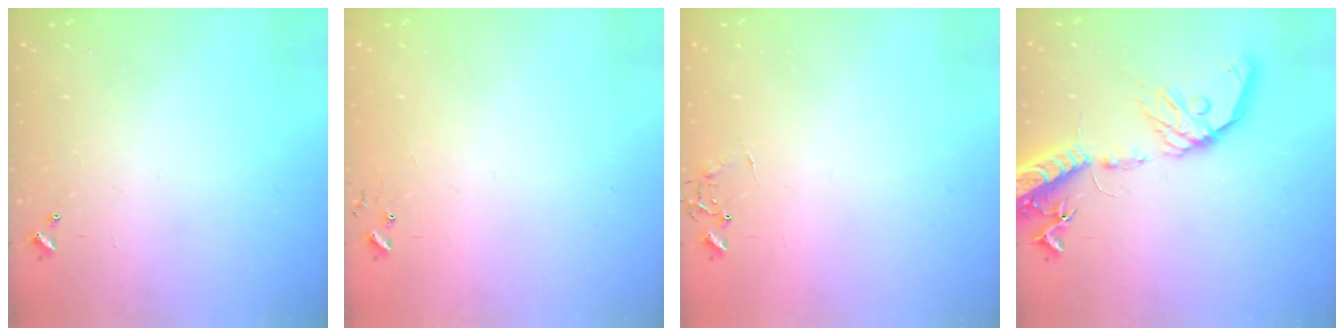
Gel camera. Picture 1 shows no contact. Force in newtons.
{"total": 4.7, "press": 4.7, "slide": 0.4}
{"total": 6.4, "press": 6.4, "slide": 0.4}
{"total": 20.1, "press": 19.7, "slide": 3.7}